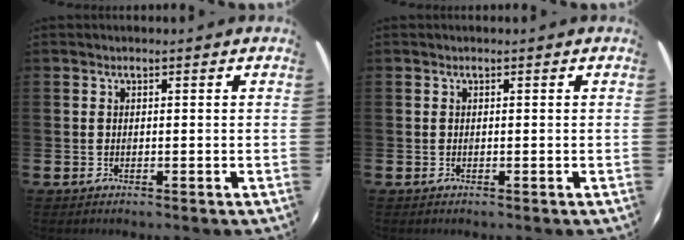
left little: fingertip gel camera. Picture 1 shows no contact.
{"total": 0.0}